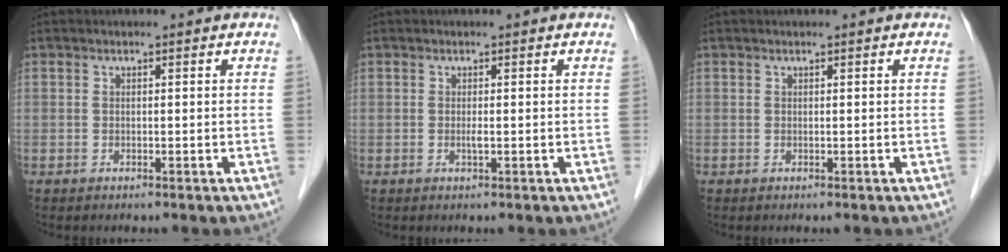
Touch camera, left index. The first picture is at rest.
{"total": 0.6, "force": [0.0, 0.0, 0.6], "torque": [-0.015, -0.002, -0.001]}
{"total": 0.0}